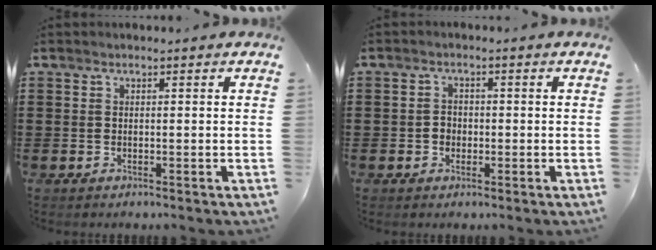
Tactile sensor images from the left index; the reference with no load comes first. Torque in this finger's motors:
{"motor_torque": [0.37, 0.30, 0.11, 0.01]}